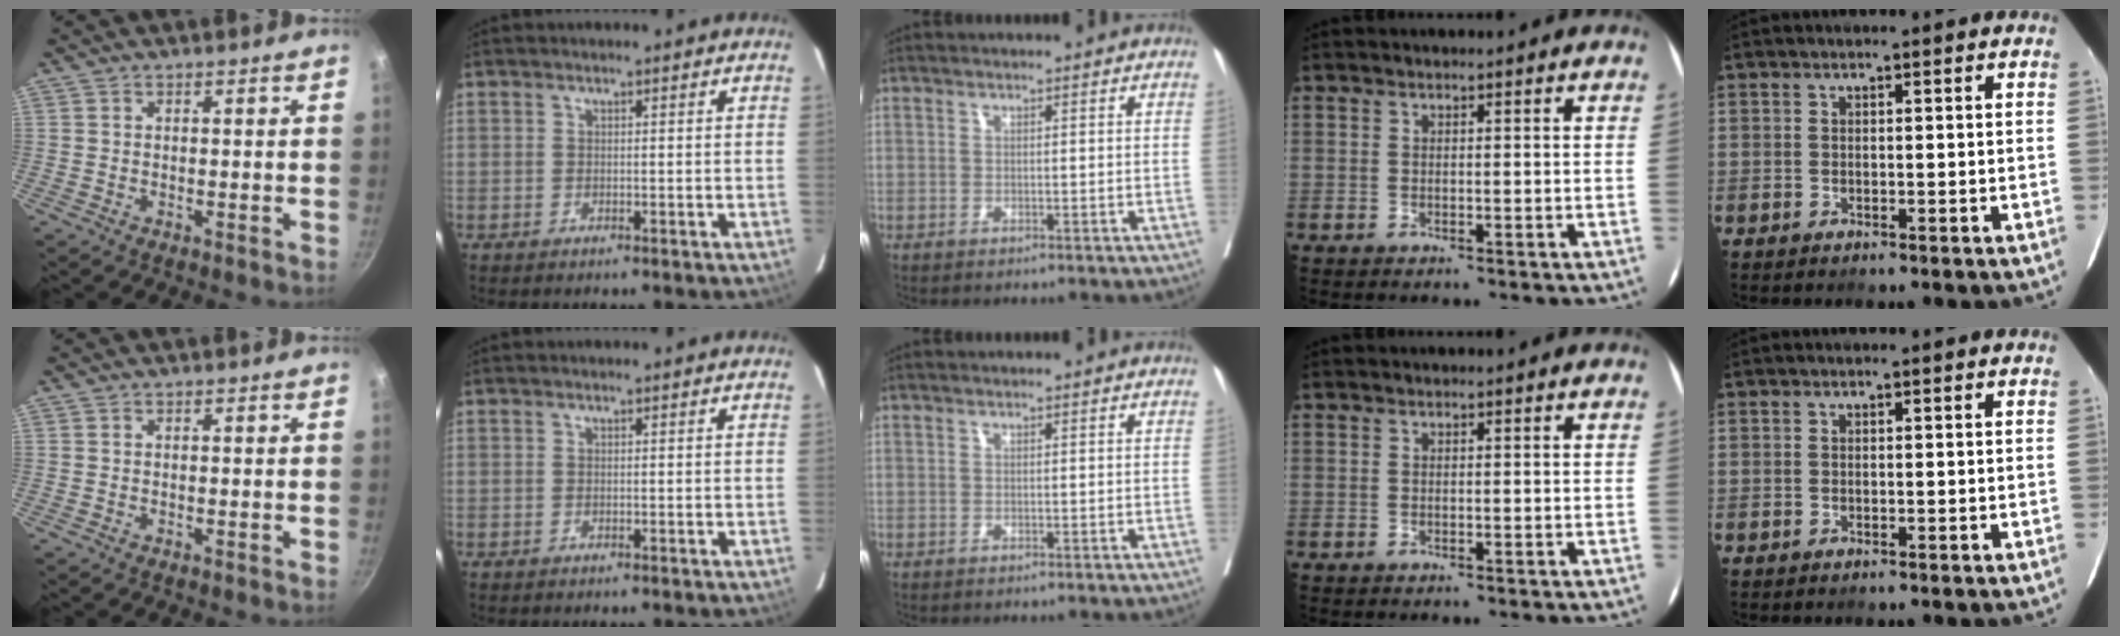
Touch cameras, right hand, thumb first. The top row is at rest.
{}